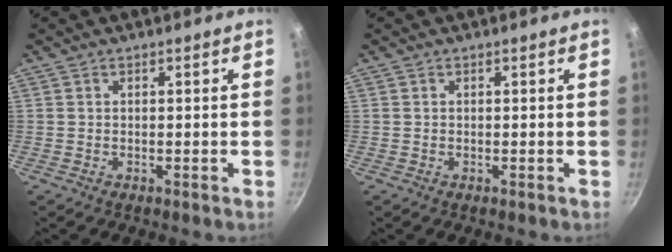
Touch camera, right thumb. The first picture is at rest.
{"total": 0.0}